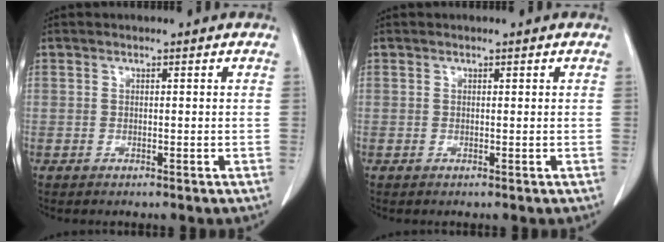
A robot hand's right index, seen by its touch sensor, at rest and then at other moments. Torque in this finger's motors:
{"motor_torque": [-0.03, 0.01, -0.01, -0.01]}